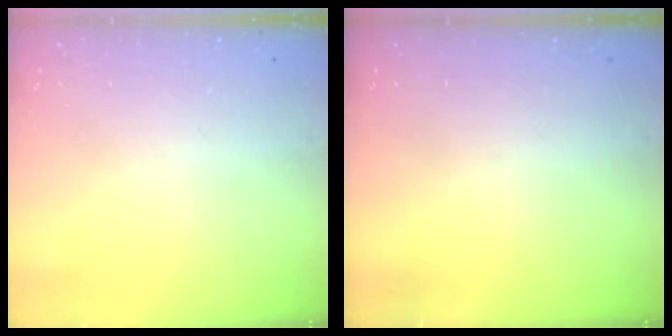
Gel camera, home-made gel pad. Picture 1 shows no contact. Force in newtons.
{"total": 0.0}